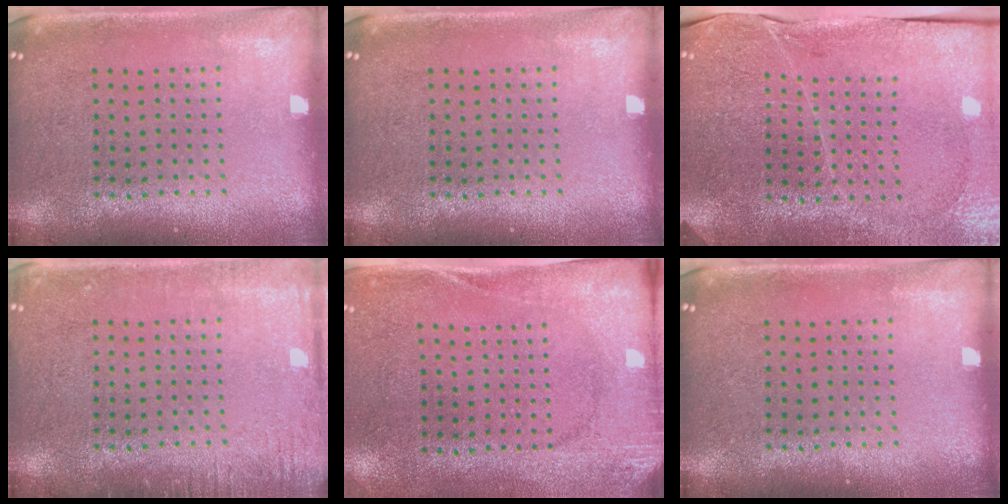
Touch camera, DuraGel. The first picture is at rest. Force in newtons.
{"total": 0.0}
{"total": 3.3, "press": 3.3, "slide": 0.4}
{"total": 2.0, "press": 1.9, "slide": 0.2}
{"total": 2.7, "press": 2.1, "slide": 1.7}
{"total": 0.0}